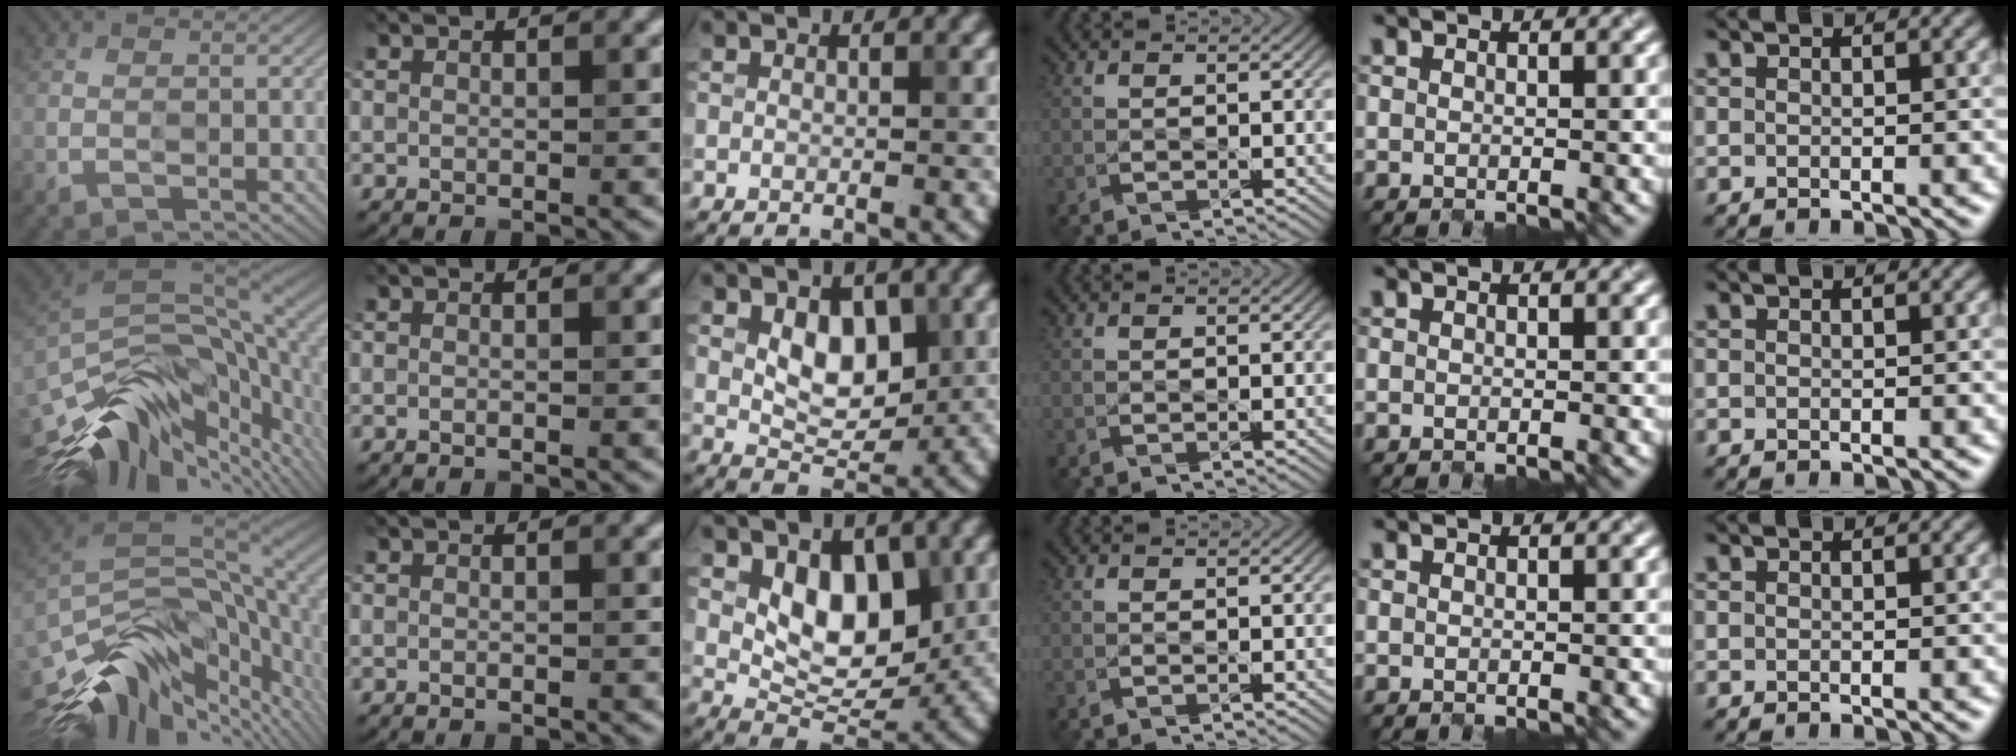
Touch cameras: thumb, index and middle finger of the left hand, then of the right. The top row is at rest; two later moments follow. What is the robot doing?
{"motion": "open", "object": "egg carton"}